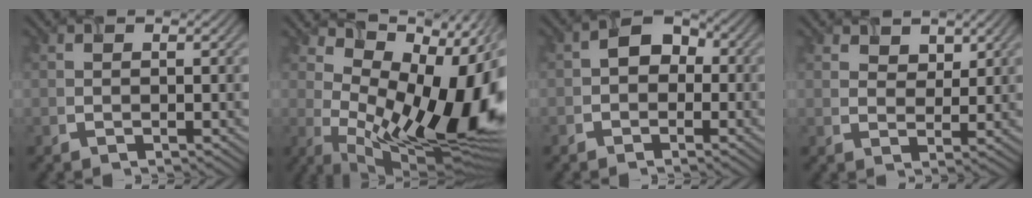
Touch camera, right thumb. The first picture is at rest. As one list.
[{"total": 15.6, "force": [1.8, 7.5, 13.5], "torque": [-0.205, -0.007, 0.049]}, {"total": 3.1, "force": [-0.7, 2.7, 1.5], "torque": [-0.020, 0.004, -0.017]}, {"total": 2.3, "force": [1.9, 1.2, 0.4], "torque": [-0.011, -0.007, 0.047]}]